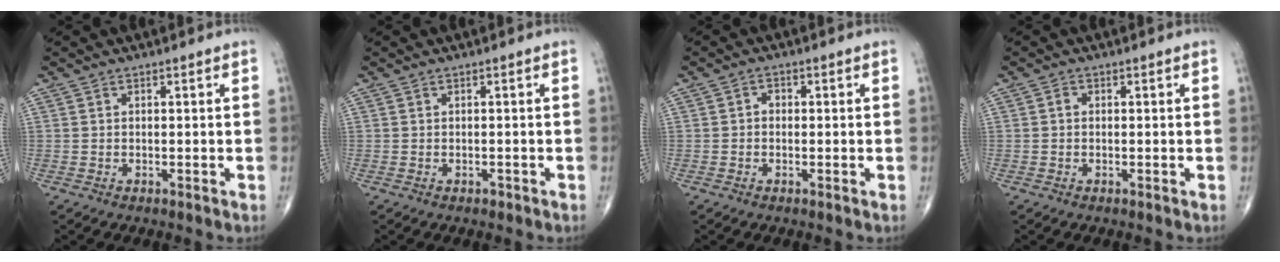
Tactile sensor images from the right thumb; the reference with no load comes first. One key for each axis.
{"total": 0.5, "fx": -0.4, "fy": 0.3, "fz": 0.2, "tx": -0.002, "ty": 0.002, "tz": -0.005}
{"total": 1.3, "fx": -0.2, "fy": 1.1, "fz": 0.7, "tx": -0.003, "ty": 0.007, "tz": -0.008}
{"total": 0.7, "fx": -0.1, "fy": 0.6, "fz": 0.4, "tx": -0.003, "ty": 0.001, "tz": -0.005}